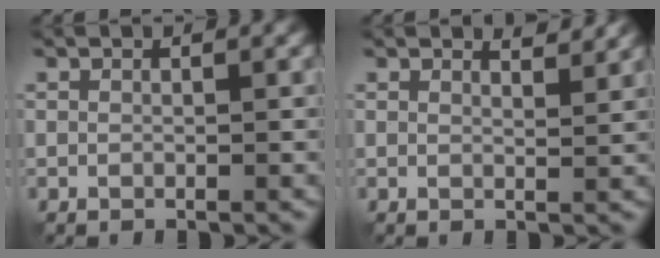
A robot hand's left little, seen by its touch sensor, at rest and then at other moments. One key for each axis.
{"total": 3.1, "fx": 2.6, "fy": 0.8, "fz": 1.4, "tx": -0.010, "ty": 0.008, "tz": 0.022}